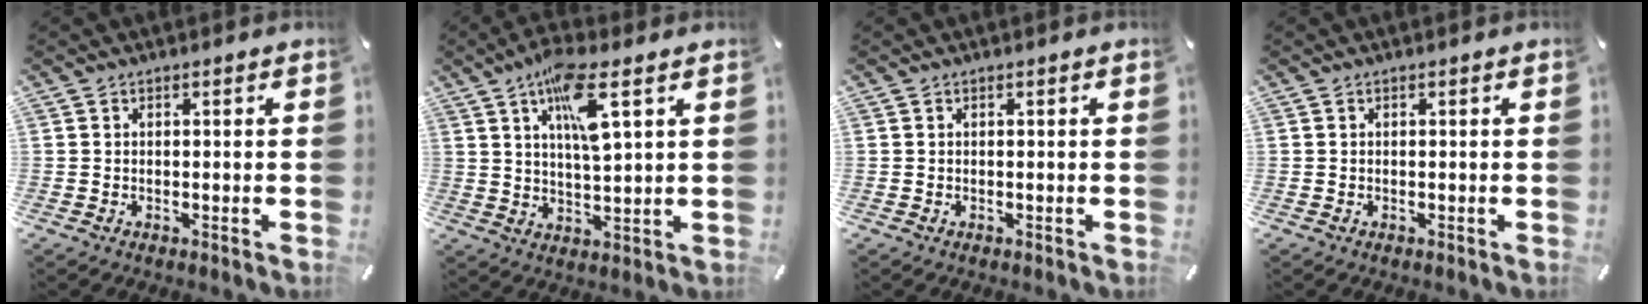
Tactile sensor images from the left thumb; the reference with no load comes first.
{"total": 11.3, "force": [5.4, 2.9, 9.5], "torque": [-0.168, -0.010, 0.090]}
{"total": 0.0}
{"total": 0.0}